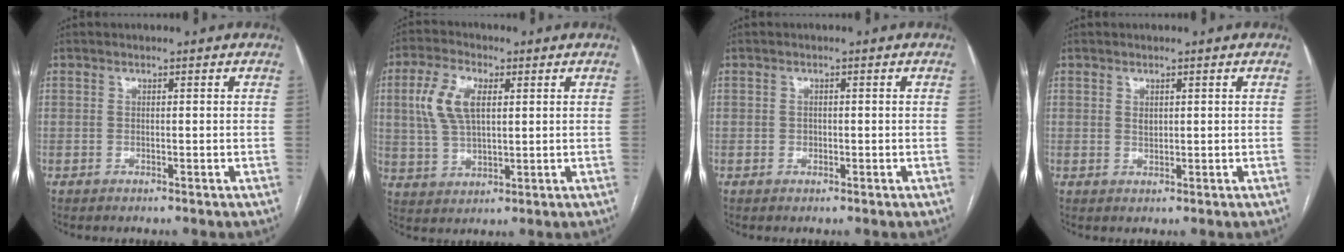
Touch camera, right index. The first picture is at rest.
{"total": 8.7, "force": [2.4, 4.2, 7.3], "torque": [-0.167, 0.017, 0.050]}
{"total": 1.0, "force": [-0.2, 0.8, 0.4], "torque": [-0.007, 0.001, -0.003]}
{"total": 1.0, "force": [0.4, 0.6, 0.7], "torque": [-0.013, -0.003, 0.011]}